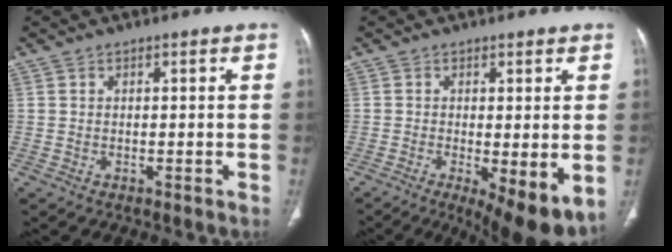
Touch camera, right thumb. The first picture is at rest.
{"total": 10.4, "force": [-3.2, 3.0, 9.4], "torque": [-0.139, -0.024, -0.044]}